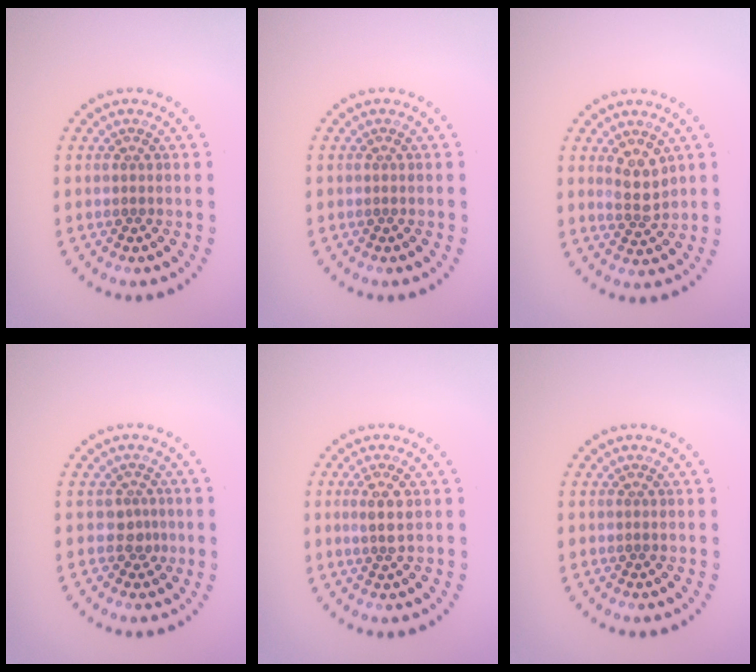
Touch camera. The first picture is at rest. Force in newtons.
{"total": 0.0}
{"total": 2.3, "press": 2.1, "slide": 1.0}
{"total": 1.5, "press": 1.1, "slide": 1.0}
{"total": 1.9, "press": 1.7, "slide": 0.9}
{"total": 0.0}